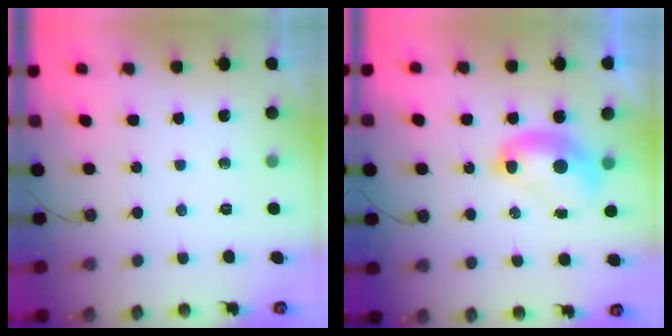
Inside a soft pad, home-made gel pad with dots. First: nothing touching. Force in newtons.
{"total": 2.6, "press": 2.6, "slide": 0.1}